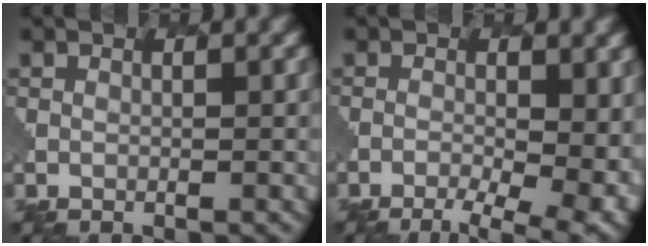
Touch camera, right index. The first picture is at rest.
{"total": 7.8, "force": [-3.6, 3.0, 6.2], "torque": [-0.082, -0.012, -0.044]}